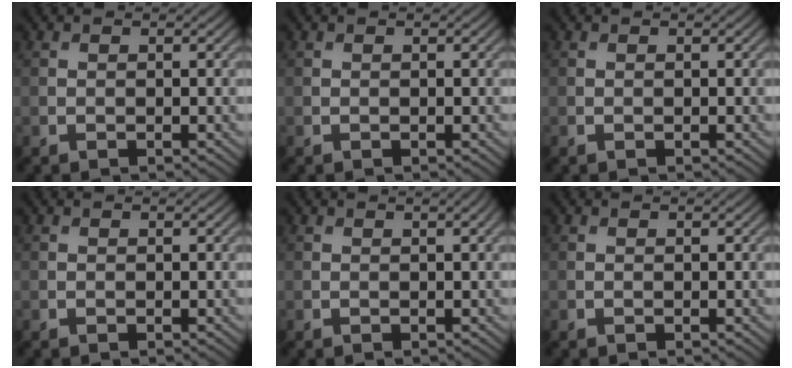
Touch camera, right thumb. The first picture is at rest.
{"total": 0.0}
{"total": 0.0}
{"total": 0.0}
{"total": 1.1, "force": [0.4, 0.2, 0.9], "torque": [-0.014, 0.005, 0.004]}
{"total": 0.0}